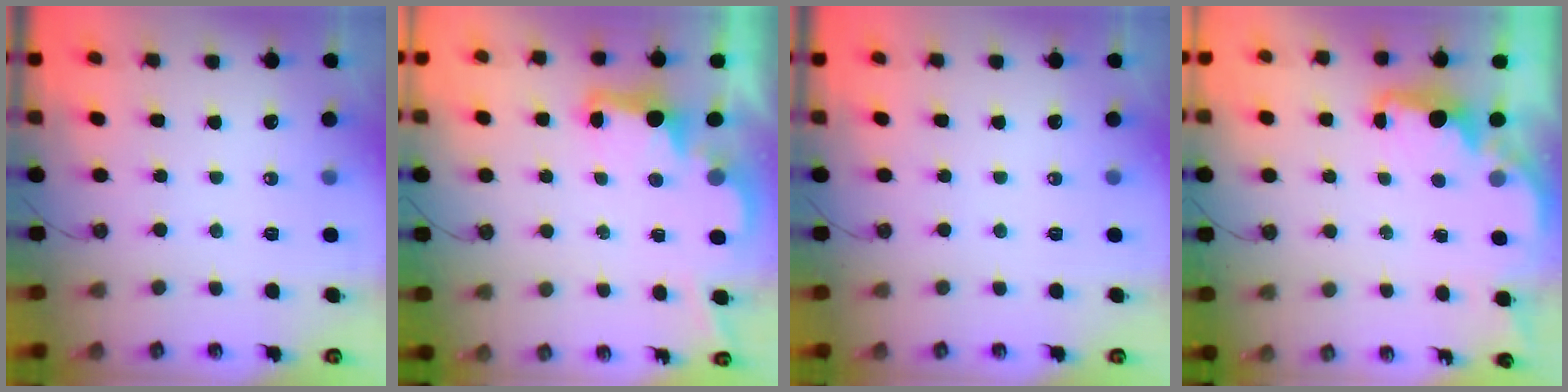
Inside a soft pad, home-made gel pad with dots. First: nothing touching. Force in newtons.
{"total": 2.7, "press": 2.7, "slide": 0.6}
{"total": 0.0}
{"total": 2.2, "press": 2.1, "slide": 0.8}